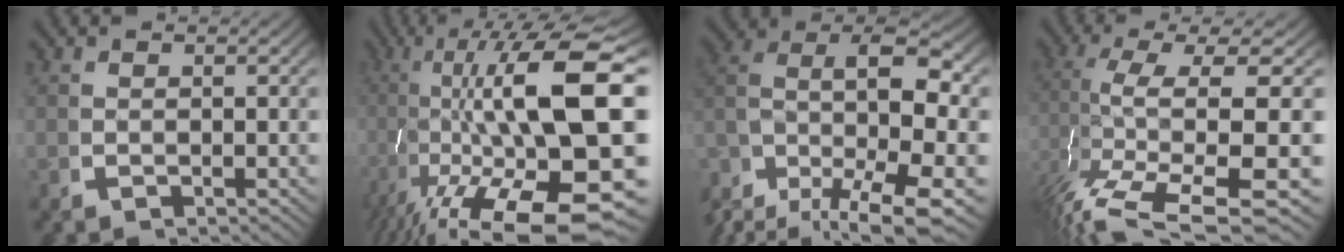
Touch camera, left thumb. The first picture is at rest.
{"total": 19.9, "force": [-1.0, 10.4, 16.9], "torque": [-0.303, -0.074, 0.031]}
{"total": 14.1, "force": [0.0, 9.5, 10.3], "torque": [-0.213, -0.047, 0.010]}
{"total": 11.7, "force": [-1.7, 5.7, 10.0], "torque": [-0.225, -0.053, 0.011]}